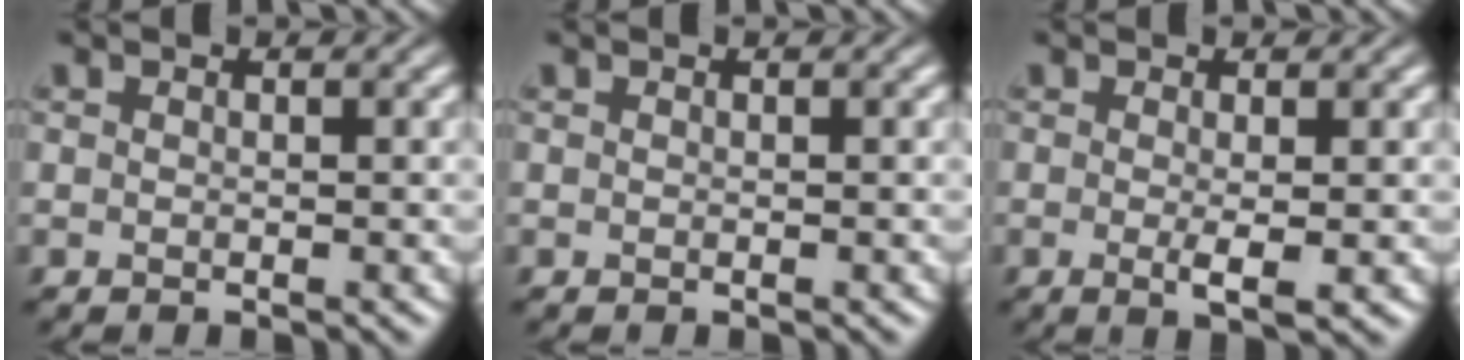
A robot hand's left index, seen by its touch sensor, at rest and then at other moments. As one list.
[{"total": 0.0}, {"total": 2.1, "force": [-0.2, 0.3, 2.0], "torque": [-0.036, -0.007, -0.002]}]